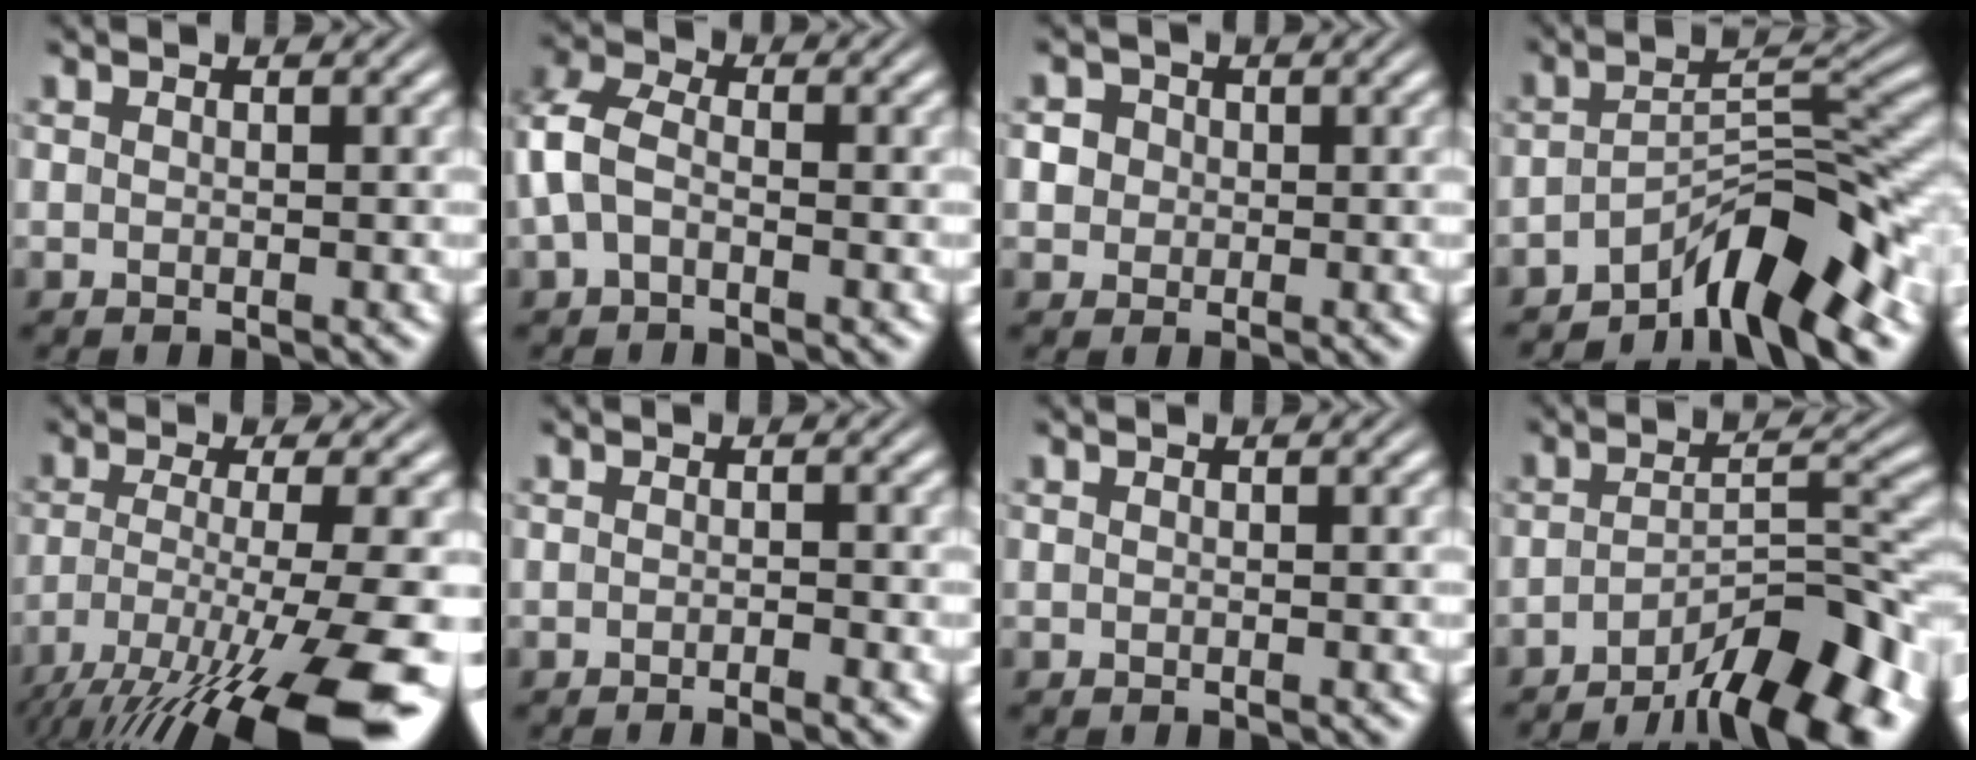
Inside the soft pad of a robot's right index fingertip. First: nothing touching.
{"total": 5.1, "force": [-0.3, 4.1, 3.0], "torque": [-0.082, -0.006, -0.010]}
{"total": 4.5, "force": [0.4, 4.2, 1.7], "torque": [-0.042, -0.006, 0.005]}
{"total": 7.8, "force": [-4.8, 2.0, 5.8], "torque": [-0.083, -0.010, -0.071]}
{"total": 11.5, "force": [-5.5, 3.4, 9.5], "torque": [-0.157, -0.040, -0.060]}
{"total": 1.2, "force": [-1.0, -0.3, 0.5], "torque": [-0.006, 0.000, -0.020]}
{"total": 0.0}
{"total": 9.9, "force": [-7.0, 2.8, 6.5], "torque": [-0.073, -0.010, -0.101]}